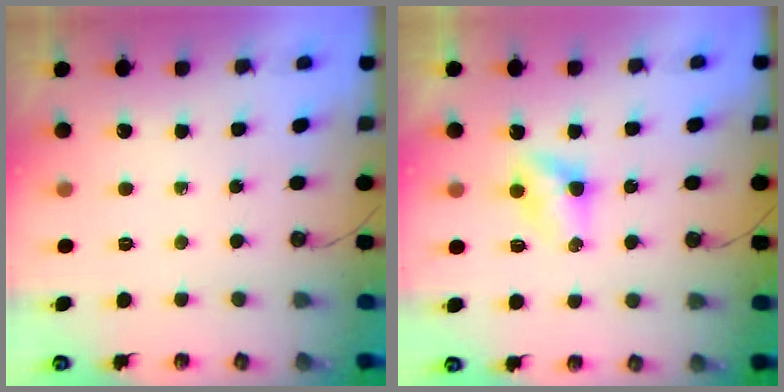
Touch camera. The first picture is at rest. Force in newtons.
{"total": 4.0, "press": 4.0, "slide": 0.4}